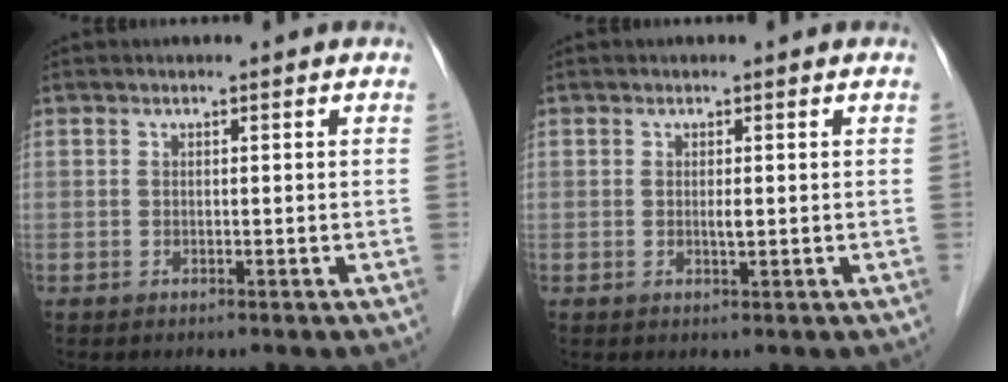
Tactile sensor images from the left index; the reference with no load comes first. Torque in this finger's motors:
{"motor_torque": [0.10, 0.07, 0.01, 0.01]}